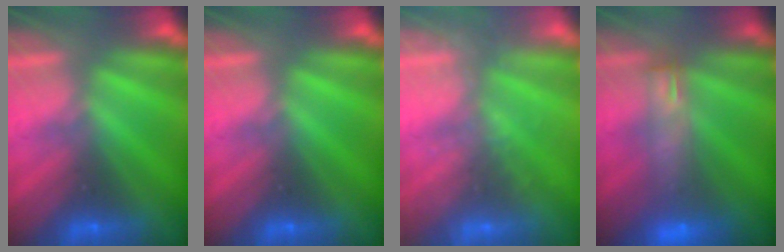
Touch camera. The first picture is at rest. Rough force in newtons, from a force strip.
{"total": 0.0}
{"total": 1.9}
{"total": 8.7}